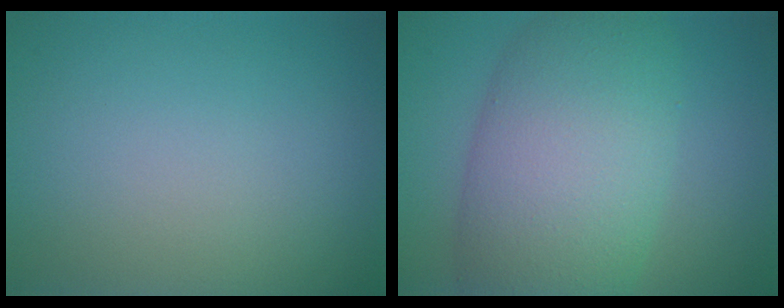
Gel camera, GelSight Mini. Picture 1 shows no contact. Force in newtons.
{"total": 10.7, "press": 10.7, "slide": 0.3}